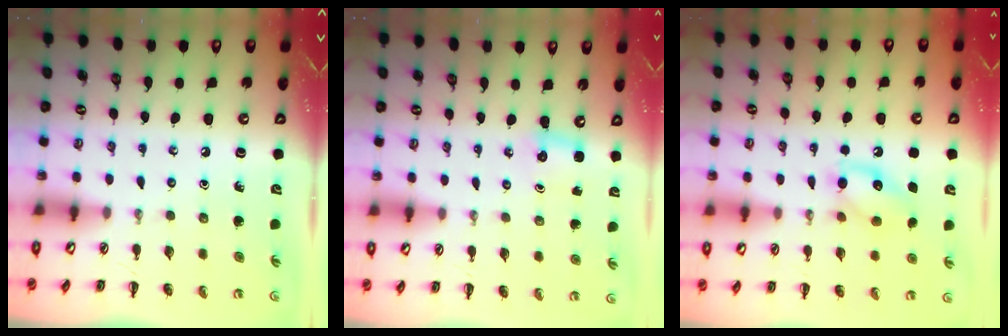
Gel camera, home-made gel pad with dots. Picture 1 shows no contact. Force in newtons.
{"total": 2.6, "press": 2.5, "slide": 0.7}
{"total": 12.0, "press": 11.9, "slide": 1.2}